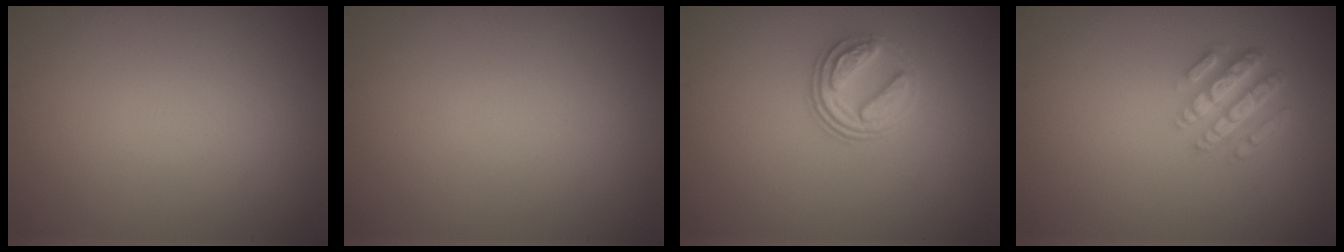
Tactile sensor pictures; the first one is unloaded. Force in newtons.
{"total": 0.0}
{"total": 3.0, "press": 2.6, "slide": 1.6}
{"total": 4.4, "press": 3.3, "slide": 2.9}